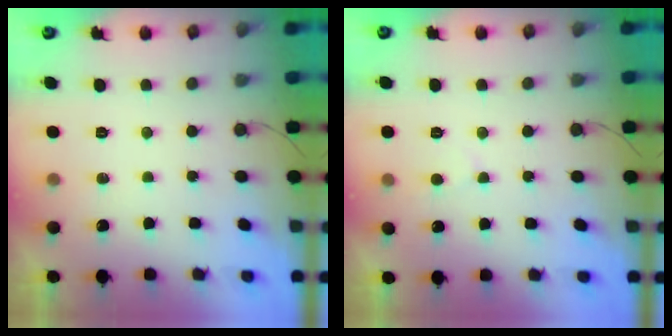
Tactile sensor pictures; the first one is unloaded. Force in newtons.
{"total": 2.6, "press": 2.5, "slide": 0.3}